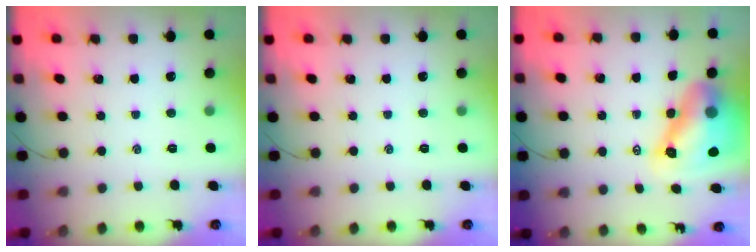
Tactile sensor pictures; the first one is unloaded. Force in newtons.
{"total": 0.0}
{"total": 11.2, "press": 10.7, "slide": 3.5}